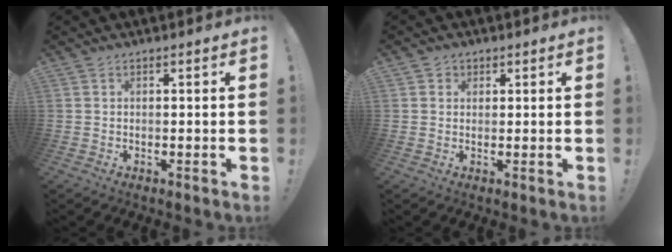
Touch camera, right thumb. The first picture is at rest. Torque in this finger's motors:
{"motor_torque": [-0.32, 0.05, -0.03, 0.11, 0.05]}